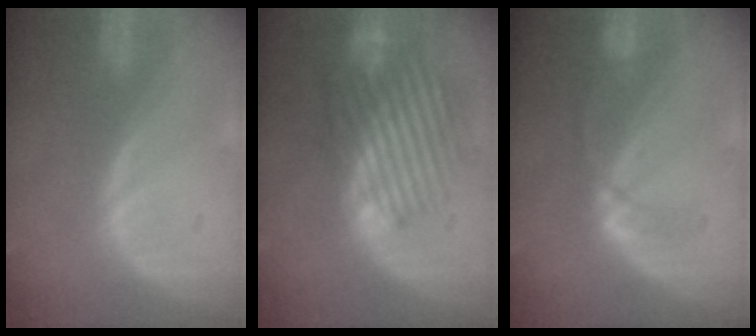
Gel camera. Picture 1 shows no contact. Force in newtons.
{"total": 10.2, "press": 9.1, "slide": 4.5}
{"total": 3.3, "press": 3.3, "slide": 0.3}